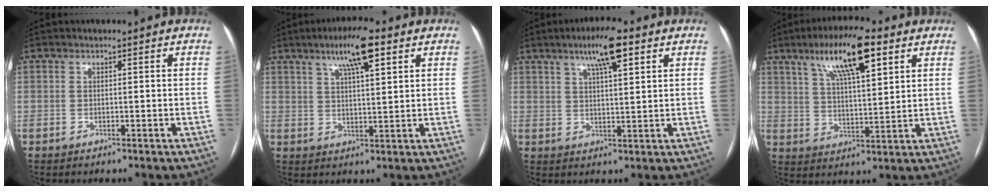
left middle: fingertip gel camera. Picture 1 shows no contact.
{"total": 8.0, "force": [4.6, 1.2, 6.4], "torque": [-0.112, 0.013, 0.074]}
{"total": 7.3, "force": [4.2, 1.1, 5.9], "torque": [-0.103, 0.012, 0.067]}
{"total": 11.9, "force": [6.6, 2.4, 9.6], "torque": [-0.170, 0.016, 0.112]}